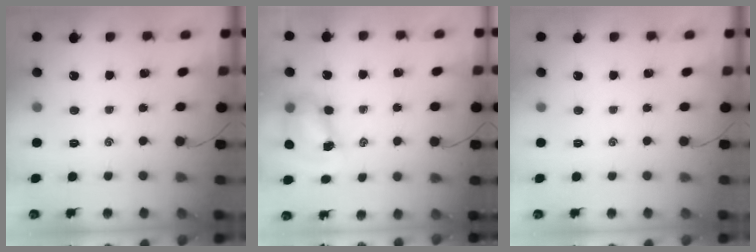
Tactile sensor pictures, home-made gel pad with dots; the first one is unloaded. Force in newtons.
{"total": 7.9, "press": 7.8, "slide": 1.3}
{"total": 0.0}